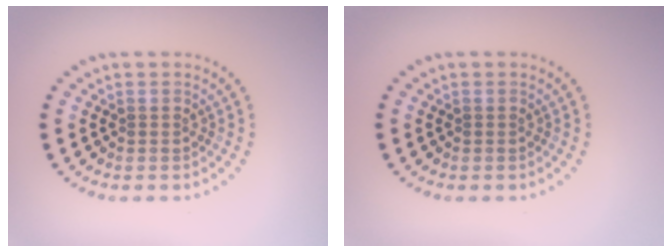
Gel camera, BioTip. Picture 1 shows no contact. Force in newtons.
{"total": 0.0}